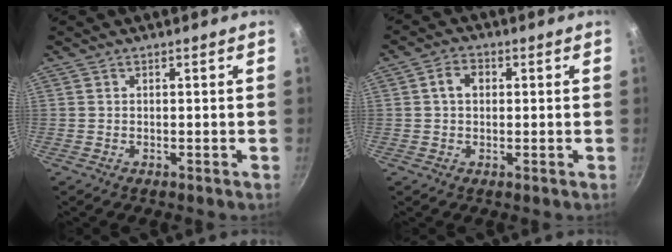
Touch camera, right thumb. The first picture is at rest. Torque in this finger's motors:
{"motor_torque": [-0.02, 1.18, 0.44, -0.26, -0.01]}